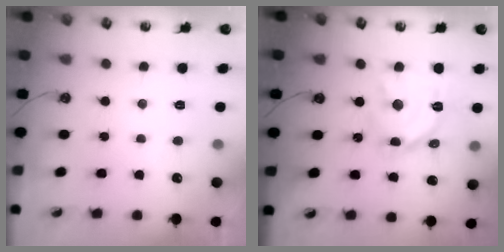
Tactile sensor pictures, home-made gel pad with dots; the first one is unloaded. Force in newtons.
{"total": 14.2, "press": 14.2, "slide": 1.1}